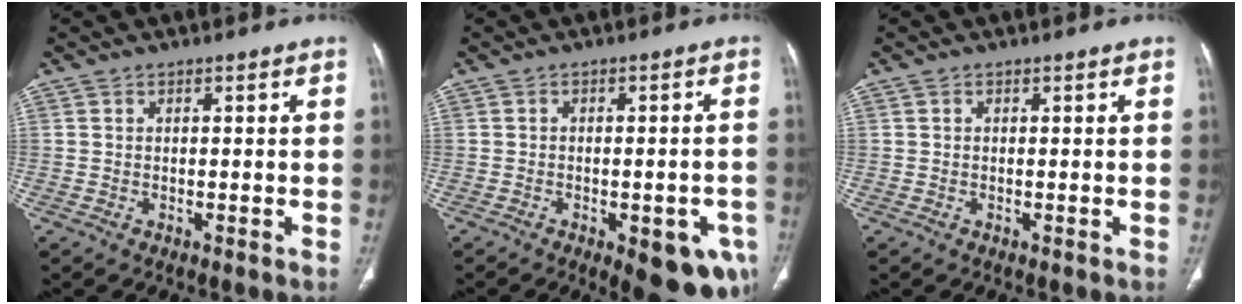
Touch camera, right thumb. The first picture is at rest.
{"total": 12.4, "force": [-5.5, 5.1, 9.8], "torque": [-0.092, 0.014, -0.057]}
{"total": 0.0}